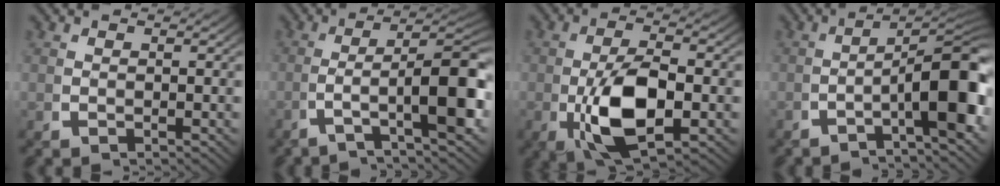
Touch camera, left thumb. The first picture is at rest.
{"total": 10.8, "force": [-2.3, 4.2, 9.6], "torque": [-0.162, -0.019, -0.029]}
{"total": 10.1, "force": [-1.8, 5.4, 8.3], "torque": [-0.189, -0.039, -0.009]}
{"total": 11.0, "force": [-1.8, 4.7, 9.8], "torque": [-0.137, -0.029, -0.024]}